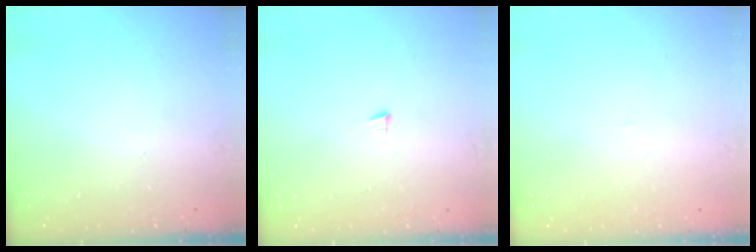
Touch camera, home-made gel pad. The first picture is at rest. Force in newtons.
{"total": 3.6, "press": 3.6, "slide": 0.5}
{"total": 2.0, "press": 2.0, "slide": 0.1}